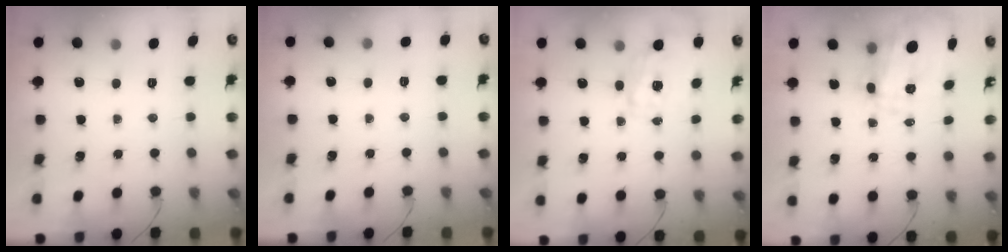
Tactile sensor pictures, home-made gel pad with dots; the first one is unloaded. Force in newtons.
{"total": 2.7, "press": 2.1, "slide": 1.7}
{"total": 1.8, "press": 1.8, "slide": 0.5}
{"total": 11.0, "press": 10.8, "slide": 2.2}